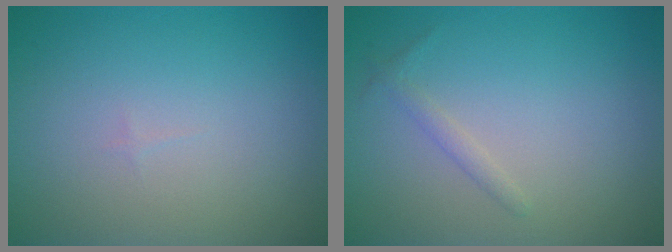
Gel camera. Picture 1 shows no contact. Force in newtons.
{"total": 0.9, "press": 0.9, "slide": 0.1}